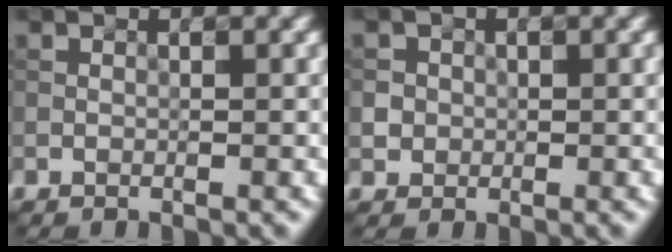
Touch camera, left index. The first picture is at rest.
{"total": 2.3, "force": [0.1, 2.2, 0.5], "torque": [0.009, 0.013, -0.011]}